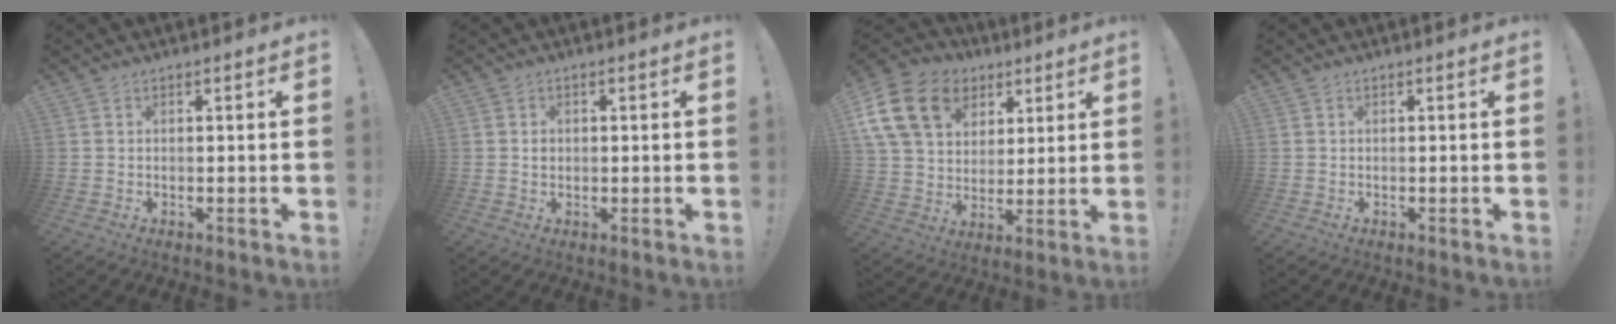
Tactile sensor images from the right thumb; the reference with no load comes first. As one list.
[{"total": 1.0, "force": [0.2, 1.0, 0.3], "torque": [0.004, -0.001, 0.001]}, {"total": 19.9, "force": [8.2, 14.7, 10.7], "torque": [-0.175, -0.030, 0.164]}, {"total": 0.0}]